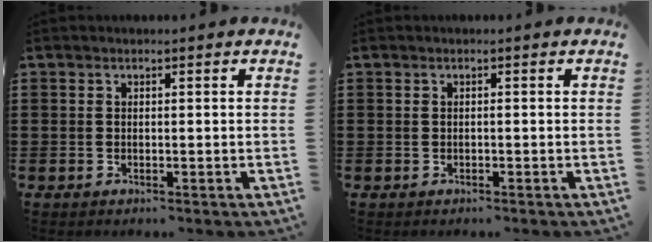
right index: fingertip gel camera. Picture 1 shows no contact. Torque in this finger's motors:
{"motor_torque": [0.12, 0.13, 0.03, 0.01]}